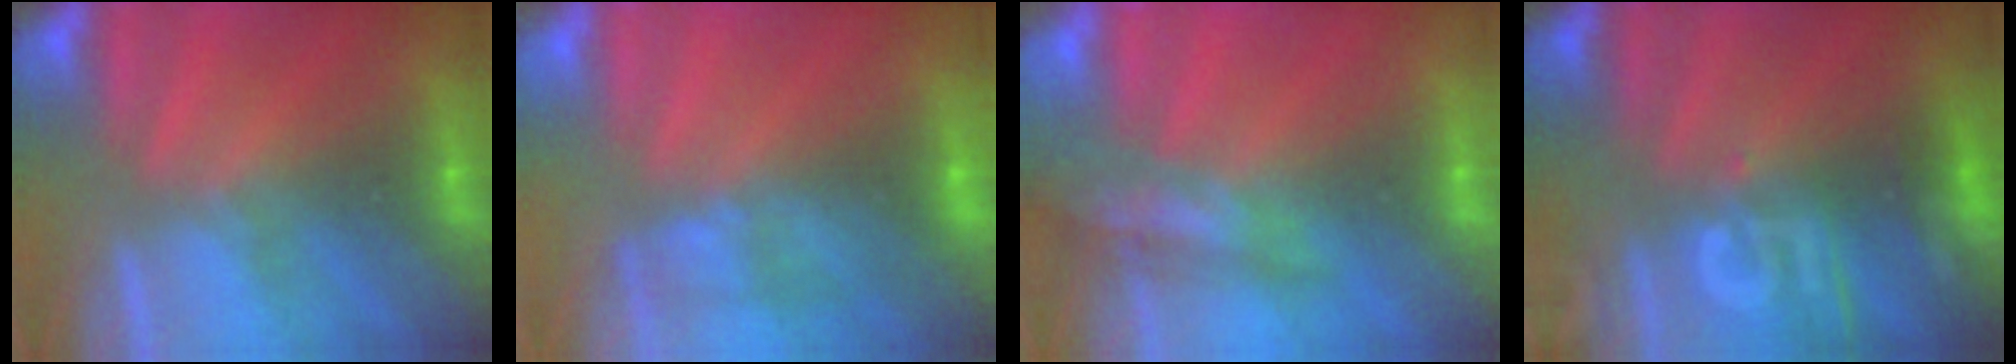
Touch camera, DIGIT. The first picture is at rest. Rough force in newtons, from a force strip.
{"total": 2.4}
{"total": 2.4}
{"total": 2.9}